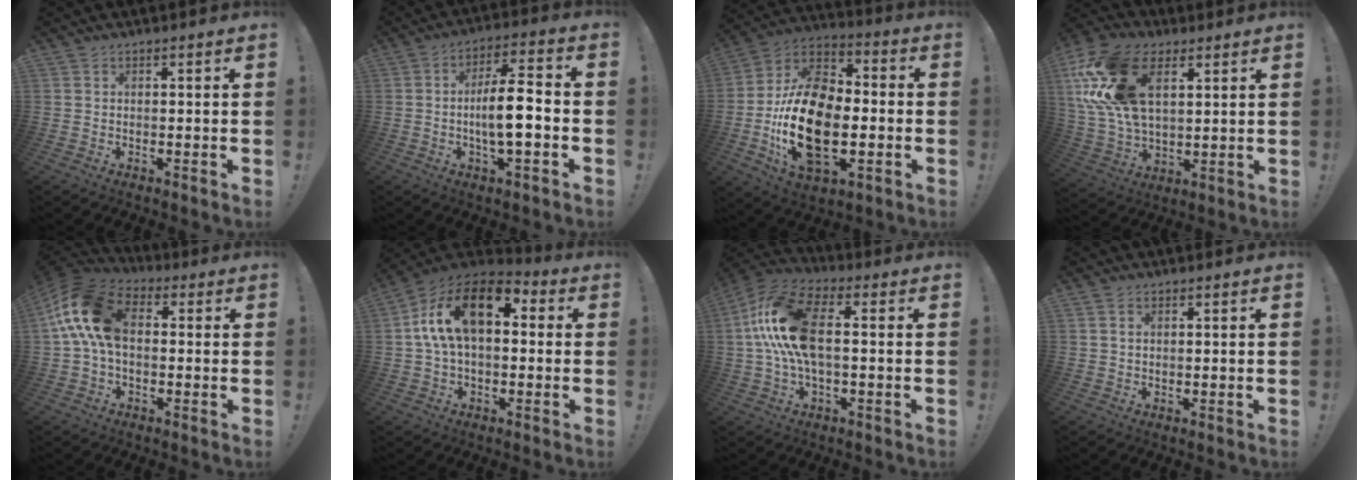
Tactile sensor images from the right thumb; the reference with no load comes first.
{"total": 11.8, "force": [-2.4, 3.1, 11.2], "torque": [-0.201, 0.009, -0.050]}
{"total": 24.0, "force": [-4.5, 14.8, 18.4], "torque": [-0.346, 0.023, -0.068]}
{"total": 22.2, "force": [8.6, 13.7, 15.2], "torque": [-0.312, -0.025, 0.157]}
{"total": 16.1, "force": [2.2, 10.0, 12.4], "torque": [-0.234, 0.010, 0.039]}
{"total": 17.7, "force": [5.0, 9.5, 14.0], "torque": [-0.251, -0.008, 0.086]}
{"total": 17.3, "force": [0.9, 8.7, 14.9], "torque": [-0.299, 0.013, 0.020]}
{"total": 1.3, "force": [0.7, 0.8, 0.8], "torque": [-0.013, 0.001, 0.011]}